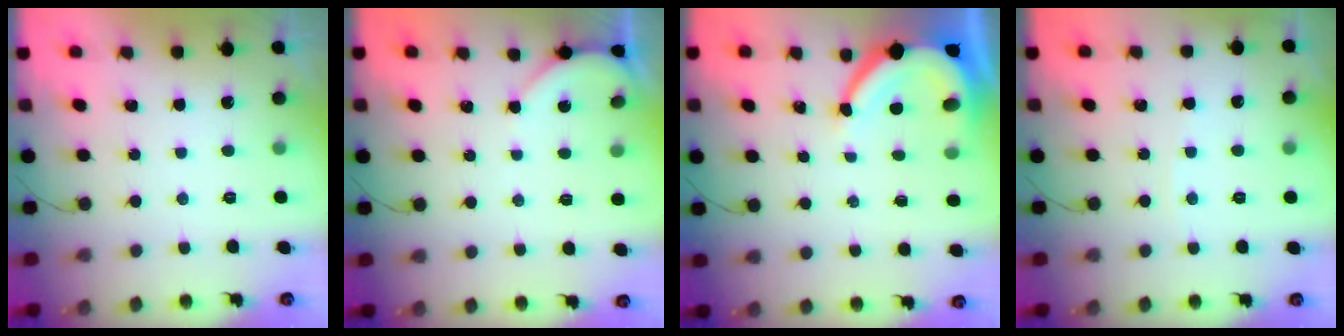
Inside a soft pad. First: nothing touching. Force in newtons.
{"total": 2.1, "press": 2.1, "slide": 0.3}
{"total": 7.7, "press": 7.6, "slide": 0.6}
{"total": 1.6, "press": 1.6, "slide": 0.2}